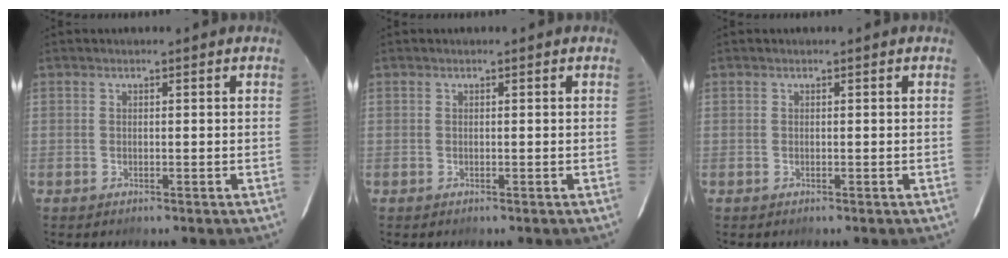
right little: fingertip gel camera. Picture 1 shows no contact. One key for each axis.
{"total": 0.0}
{"total": 0.0}